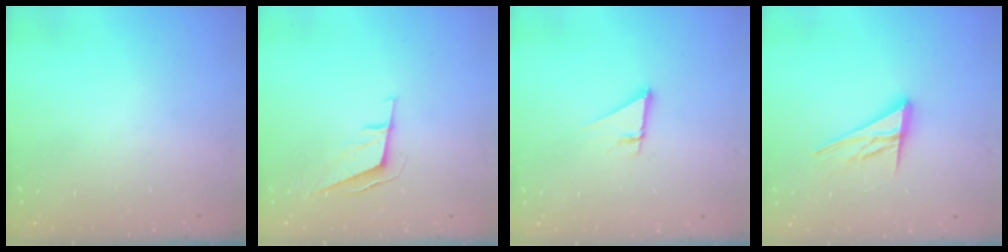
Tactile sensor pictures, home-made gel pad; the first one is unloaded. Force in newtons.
{"total": 5.9, "press": 5.7, "slide": 1.3}
{"total": 2.7, "press": 2.7, "slide": 0.1}
{"total": 12.6, "press": 12.5, "slide": 1.1}